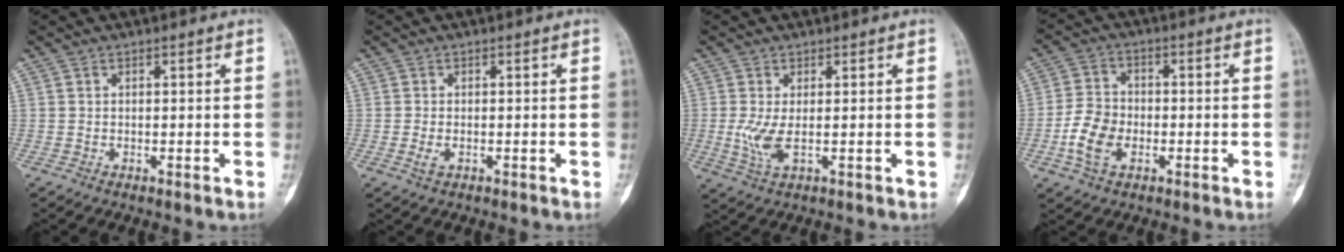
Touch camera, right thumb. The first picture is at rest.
{"total": 1.6, "force": [-0.5, 0.9, 1.2], "torque": [-0.031, -0.003, -0.011]}
{"total": 4.4, "force": [-0.2, 1.5, 4.1], "torque": [-0.103, -0.014, 0.000]}
{"total": 7.8, "force": [-2.4, 5.3, 5.2], "torque": [-0.100, 0.012, -0.052]}